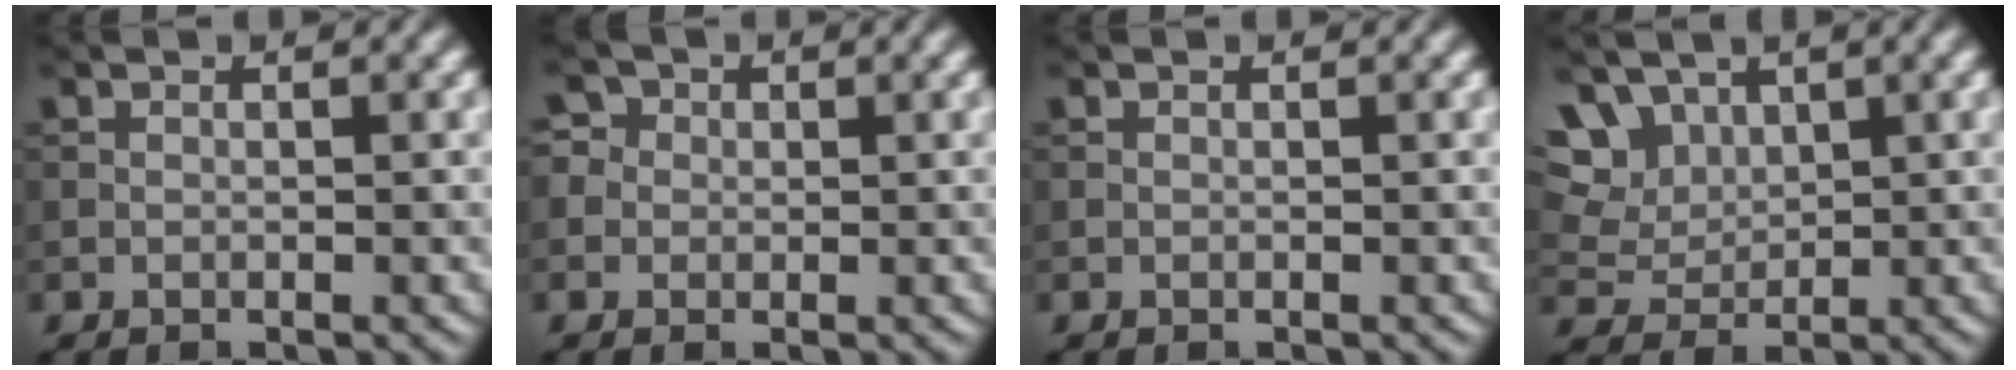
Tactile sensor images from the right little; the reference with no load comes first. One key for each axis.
{"total": 3.2, "fx": 1.1, "fy": 2.8, "fz": 1.1, "tx": -0.008, "ty": 0.018, "tz": -0.004}
{"total": 0.0}
{"total": 7.8, "fx": 4.1, "fy": 5.3, "fz": 3.8, "tx": -0.097, "ty": 0.014, "tz": 0.070}